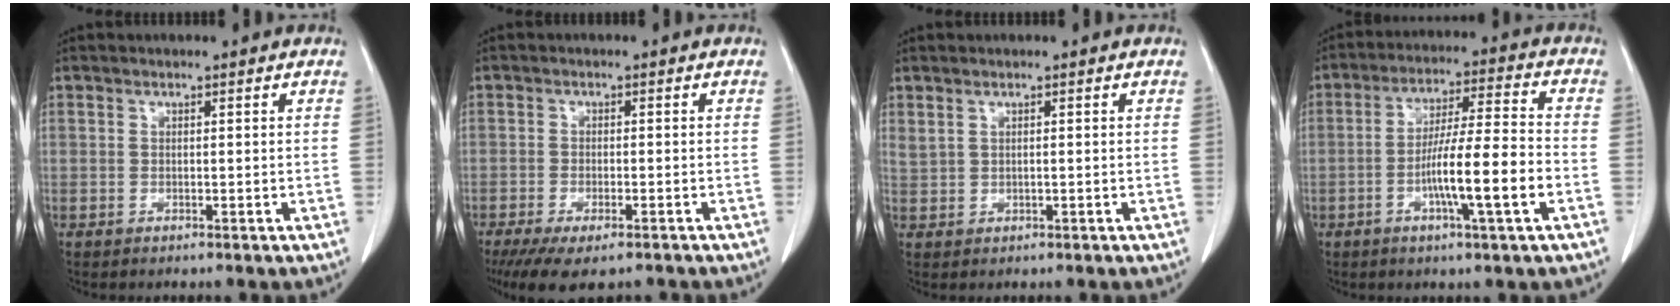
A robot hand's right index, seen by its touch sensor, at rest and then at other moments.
{"total": 9.3, "force": [-7.0, 2.7, 5.5], "torque": [-0.081, -0.013, -0.105]}
{"total": 1.7, "force": [0.9, 0.7, 1.2], "torque": [-0.036, 0.006, 0.027]}
{"total": 11.7, "force": [-3.5, 0.1, 11.1], "torque": [-0.194, 0.001, -0.064]}